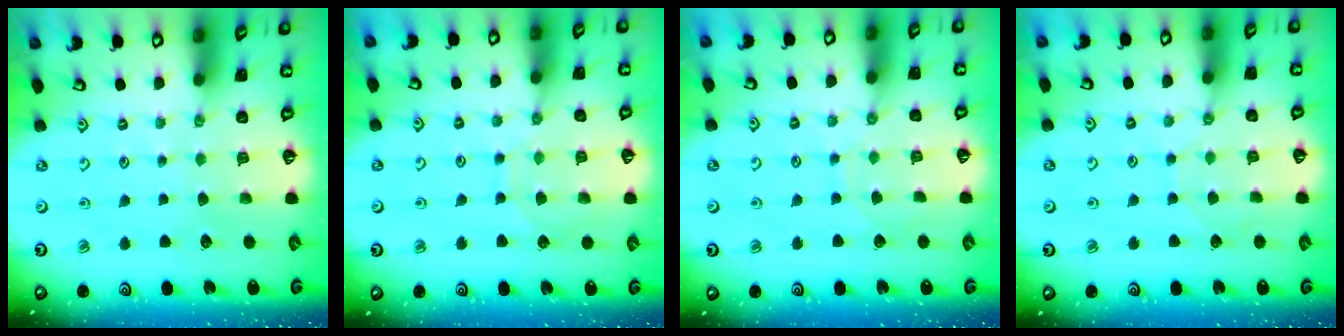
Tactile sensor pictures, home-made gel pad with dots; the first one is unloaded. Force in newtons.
{"total": 7.3, "press": 7.3, "slide": 0.6}
{"total": 5.3, "press": 5.2, "slide": 0.6}
{"total": 3.1, "press": 3.1, "slide": 0.4}